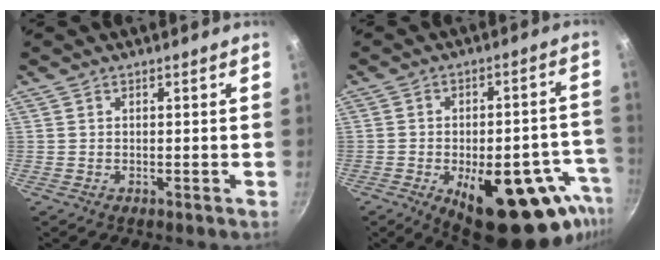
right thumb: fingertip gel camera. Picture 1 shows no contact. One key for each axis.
{"total": 23.2, "fx": -10.5, "fy": 10.5, "fz": 17.8, "tx": -0.169, "ty": 0.028, "tz": -0.129}